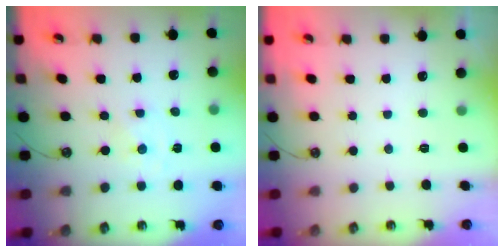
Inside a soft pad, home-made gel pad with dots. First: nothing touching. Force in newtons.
{"total": 0.0}